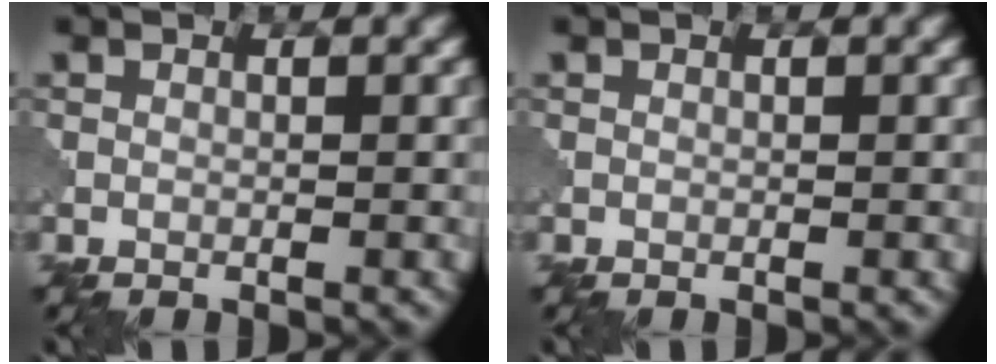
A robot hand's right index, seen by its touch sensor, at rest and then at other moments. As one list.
[{"total": 0.0}]